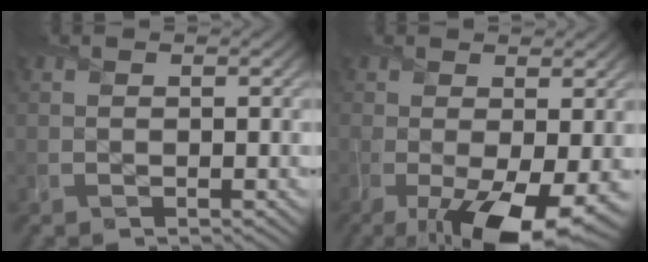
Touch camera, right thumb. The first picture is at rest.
{"total": 8.7, "force": [-3.0, 3.1, 7.5], "torque": [-0.130, -0.022, -0.041]}